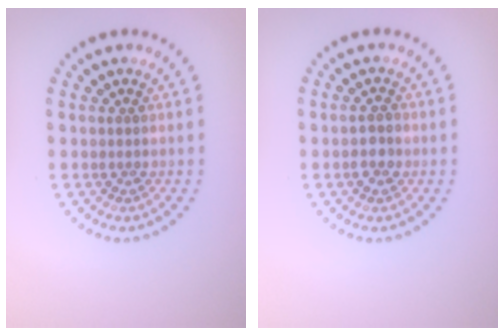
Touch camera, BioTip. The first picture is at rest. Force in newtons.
{"total": 1.7, "press": 1.7, "slide": 0.1}